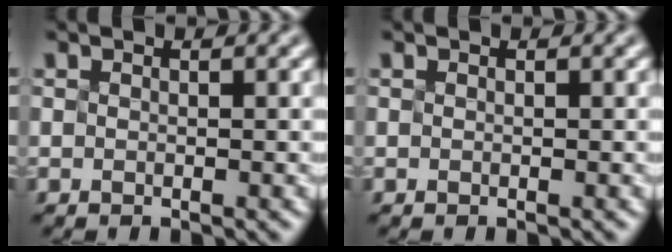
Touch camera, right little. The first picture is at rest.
{"total": 0.0}